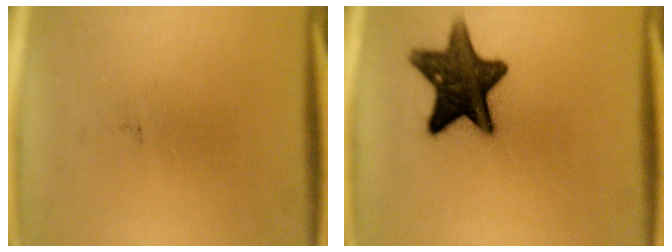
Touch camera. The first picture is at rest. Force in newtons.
{"total": 13.7}